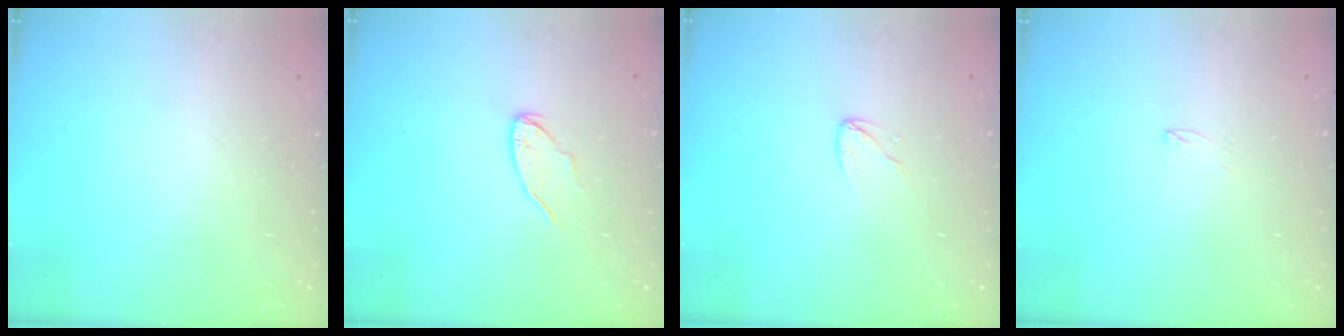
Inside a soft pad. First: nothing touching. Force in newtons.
{"total": 6.2, "press": 6.2, "slide": 0.6}
{"total": 3.3, "press": 3.3, "slide": 0.3}
{"total": 2.6, "press": 2.6, "slide": 0.2}